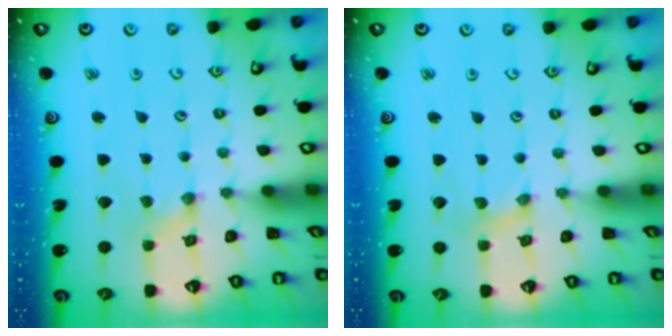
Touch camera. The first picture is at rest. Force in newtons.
{"total": 0.5, "press": 0.5, "slide": 0.1}